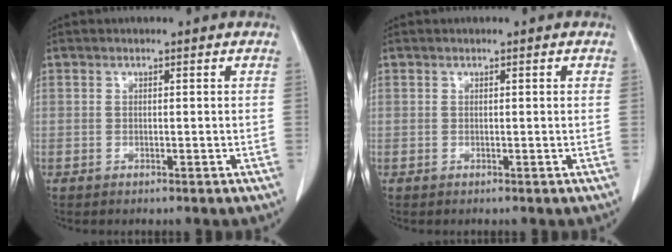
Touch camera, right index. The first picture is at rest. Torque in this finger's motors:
{"motor_torque": [-0.07, 0.06, -0.02, -0.01]}